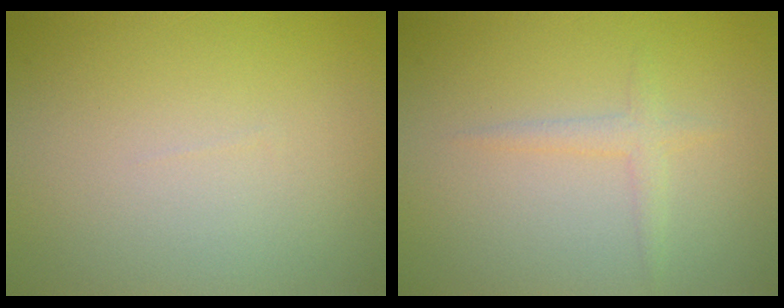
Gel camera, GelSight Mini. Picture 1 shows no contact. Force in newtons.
{"total": 1.4, "press": 1.4, "slide": 0.1}